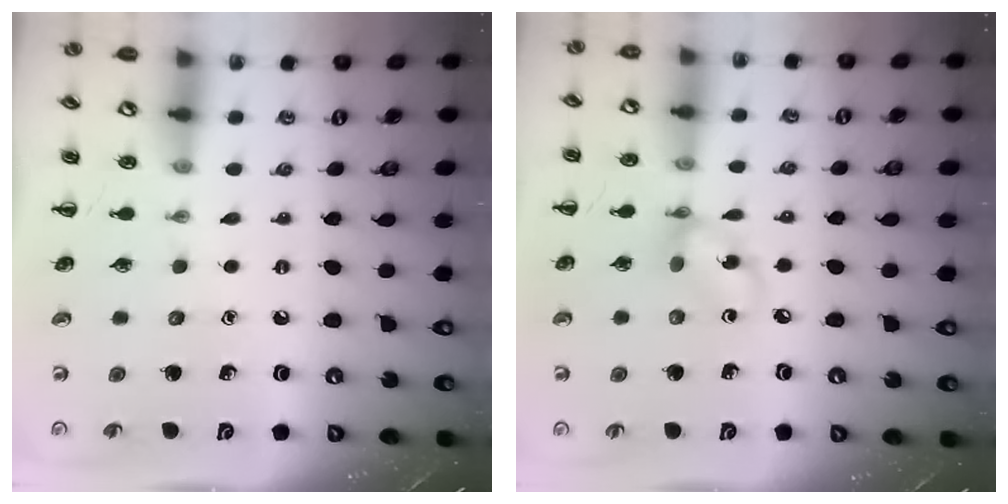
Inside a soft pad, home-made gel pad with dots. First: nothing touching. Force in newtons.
{"total": 6.2, "press": 6.1, "slide": 0.8}